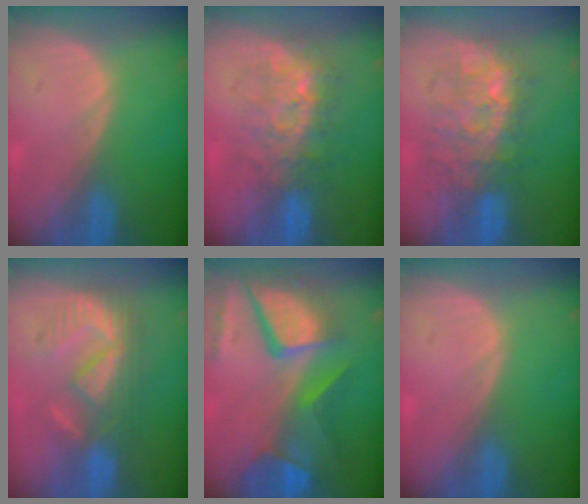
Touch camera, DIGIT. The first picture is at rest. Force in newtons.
{"total": 7.9, "press": 7.5, "slide": 2.7}
{"total": 8.7, "press": 8.7, "slide": 0.3}
{"total": 8.9, "press": 7.9, "slide": 4.1}
{"total": 12.1, "press": 9.9, "slide": 7.0}
{"total": 0.0}